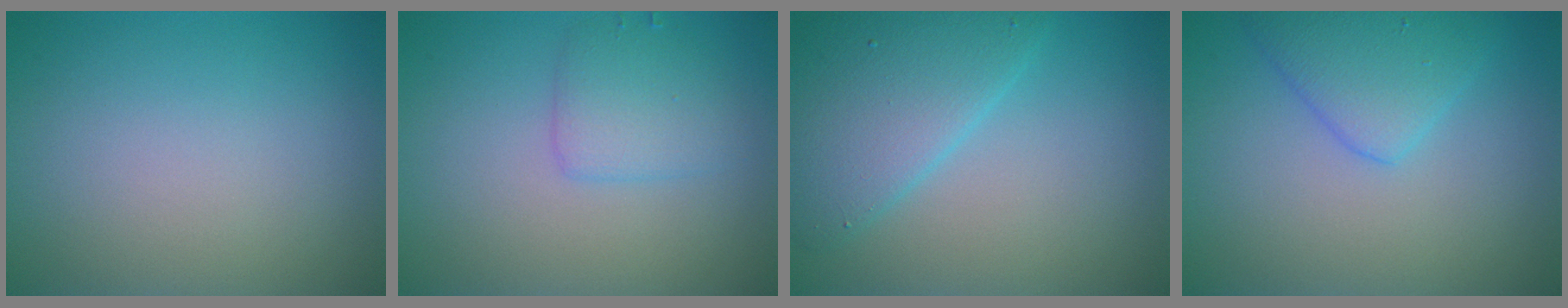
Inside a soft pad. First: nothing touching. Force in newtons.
{"total": 2.6, "press": 2.6, "slide": 0.0}
{"total": 5.5, "press": 5.5, "slide": 0.3}
{"total": 3.6, "press": 3.6, "slide": 0.1}